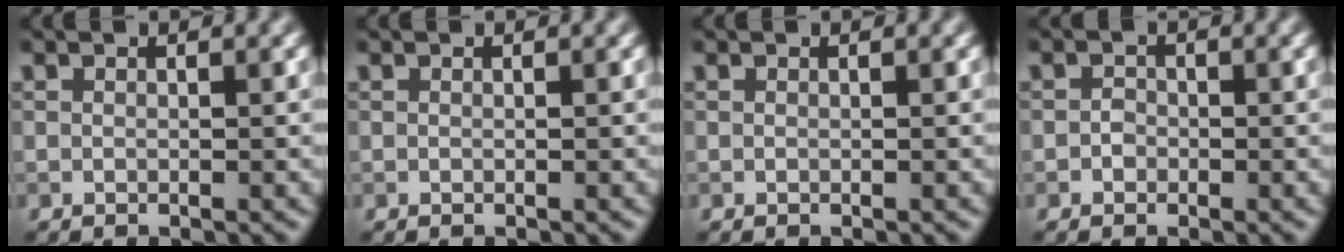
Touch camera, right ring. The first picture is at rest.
{"total": 0.0}
{"total": 0.0}
{"total": 0.9, "force": [-0.4, 0.8, 0.3], "torque": [-0.001, 0.000, -0.008]}